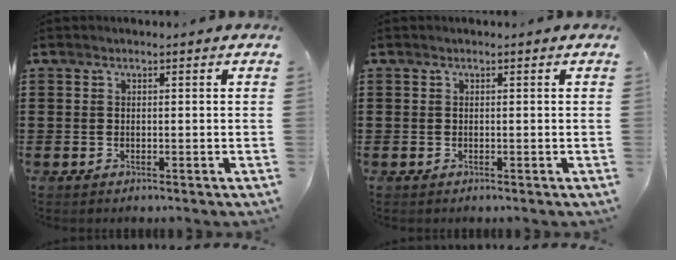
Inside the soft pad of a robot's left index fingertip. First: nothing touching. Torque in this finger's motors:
{"motor_torque": [-0.04, 0.04, 0.00, 0.00]}